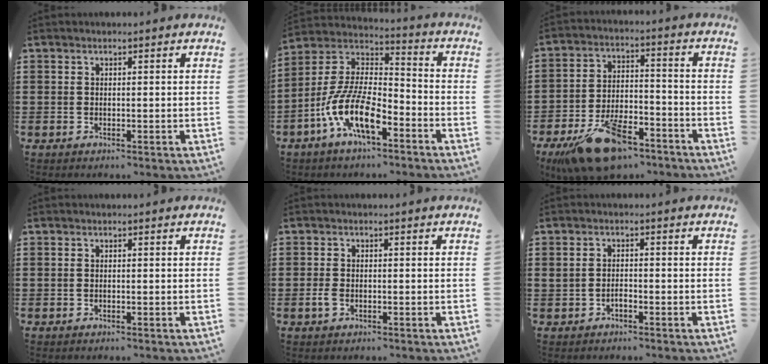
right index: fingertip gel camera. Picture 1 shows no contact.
{"total": 11.6, "force": [-6.8, 3.9, 8.6], "torque": [-0.209, -0.013, -0.135]}
{"total": 14.4, "force": [-9.5, 5.6, 9.2], "torque": [-0.166, 0.035, -0.160]}
{"total": 0.0}
{"total": 1.8, "force": [-0.7, 1.0, 1.4], "torque": [-0.042, -0.008, -0.016]}
{"total": 1.5, "force": [-0.7, 0.8, 1.1], "torque": [-0.023, 0.000, -0.013]}